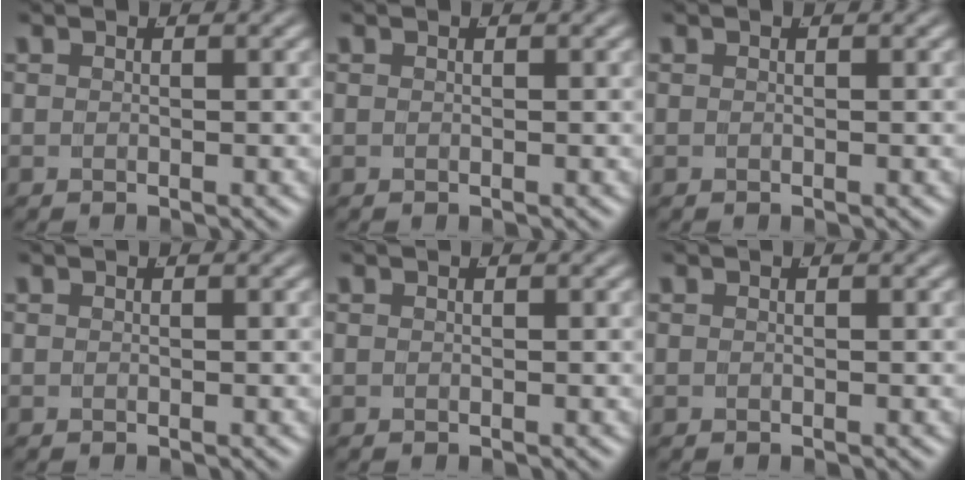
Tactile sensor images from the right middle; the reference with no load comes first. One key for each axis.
{"total": 0.0}
{"total": 0.0}
{"total": 0.0}
{"total": 0.0}
{"total": 0.0}